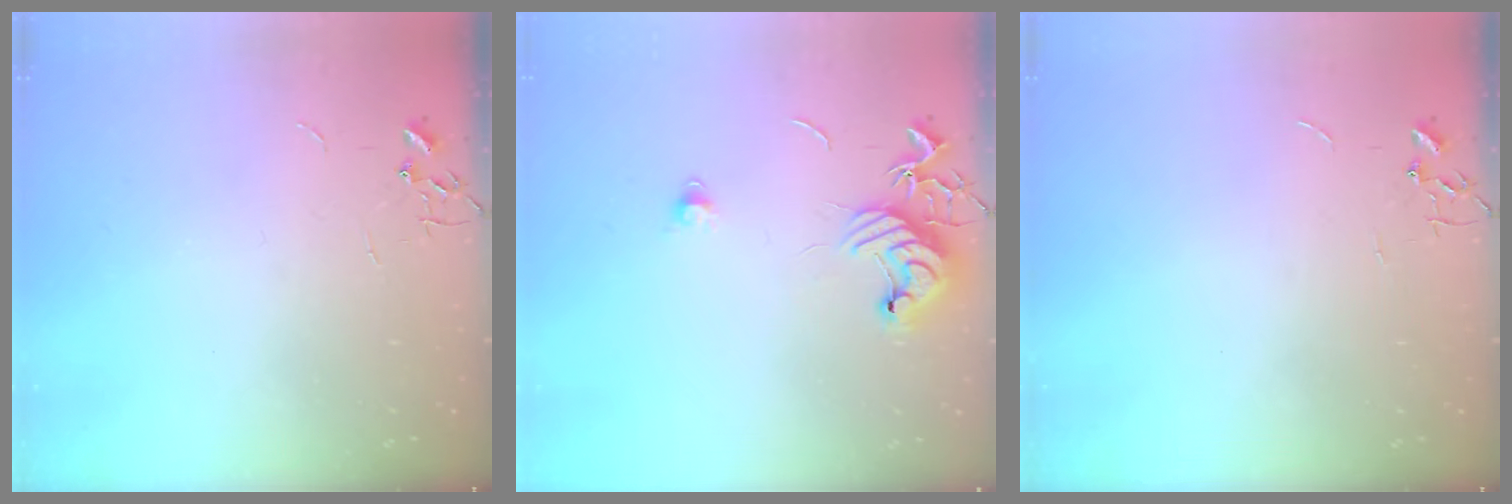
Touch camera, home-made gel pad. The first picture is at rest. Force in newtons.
{"total": 11.0, "press": 10.9, "slide": 0.9}
{"total": 0.0}